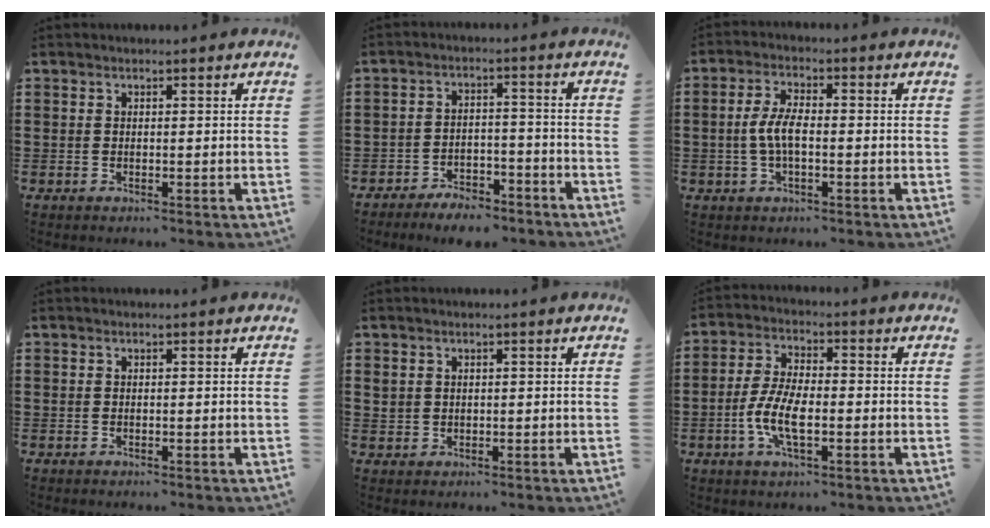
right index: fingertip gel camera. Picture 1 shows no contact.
{"total": 4.6, "force": [-4.5, 0.7, 0.3], "torque": [-0.008, 0.009, -0.092]}
{"total": 4.9, "force": [-0.7, 2.0, 4.4], "torque": [-0.108, -0.005, -0.021]}
{"total": 0.0}
{"total": 1.1, "force": [0.6, 1.0, 0.2], "torque": [-0.007, 0.005, 0.011]}
{"total": 7.3, "force": [-2.2, 2.8, 6.4], "torque": [-0.150, -0.011, -0.047]}